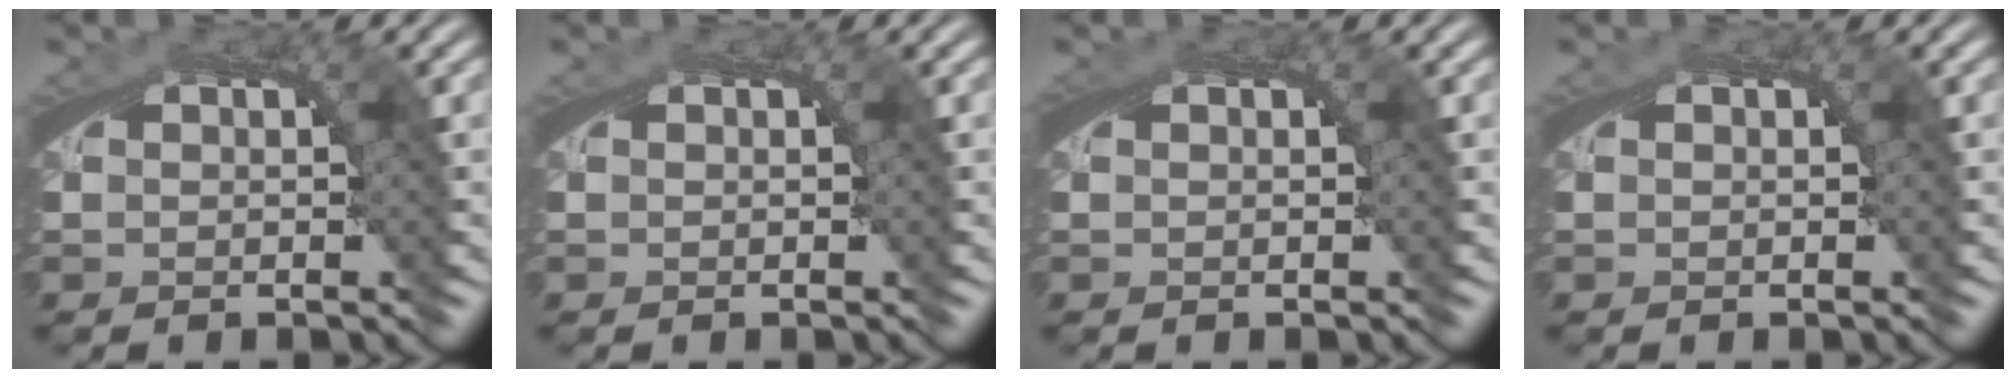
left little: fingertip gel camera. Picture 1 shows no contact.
{"total": 0.0}
{"total": 0.5, "force": [0.2, 0.1, 0.4], "torque": [-0.007, 0.001, 0.004]}
{"total": 0.0}